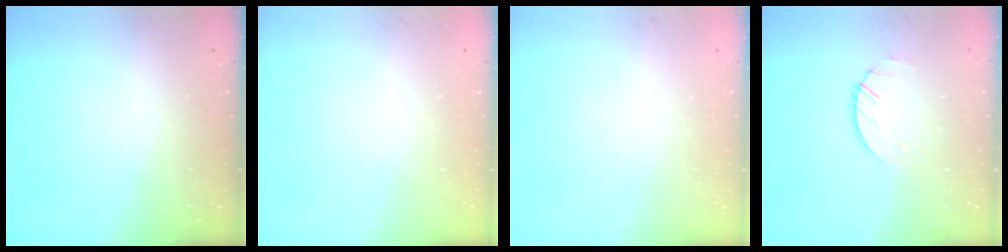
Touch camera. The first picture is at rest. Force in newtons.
{"total": 0.0}
{"total": 0.0}
{"total": 1.5, "press": 1.5, "slide": 0.2}